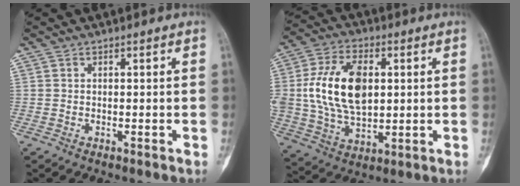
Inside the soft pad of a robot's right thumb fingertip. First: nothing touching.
{"total": 17.1, "force": [2.4, 10.2, 13.5], "torque": [-0.247, -0.001, 0.050]}